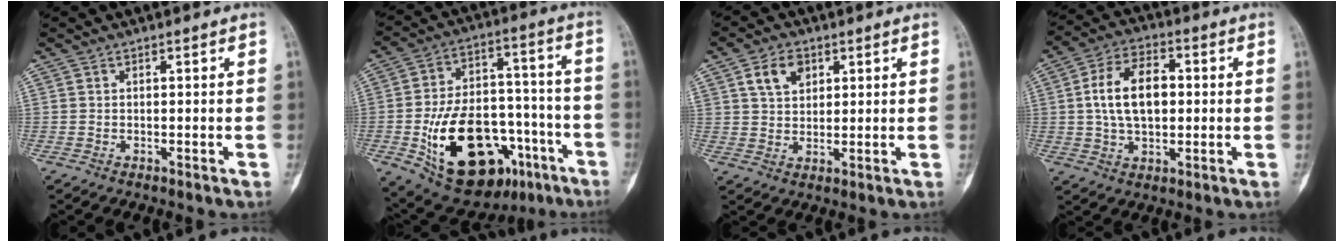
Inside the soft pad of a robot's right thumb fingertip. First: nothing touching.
{"total": 25.2, "force": [-9.9, 14.6, 17.9], "torque": [-0.289, 0.049, -0.138]}
{"total": 6.3, "force": [2.8, 4.3, 3.5], "torque": [-0.045, -0.008, 0.051]}
{"total": 12.1, "force": [1.1, 7.4, 9.6], "torque": [-0.161, 0.014, 0.017]}